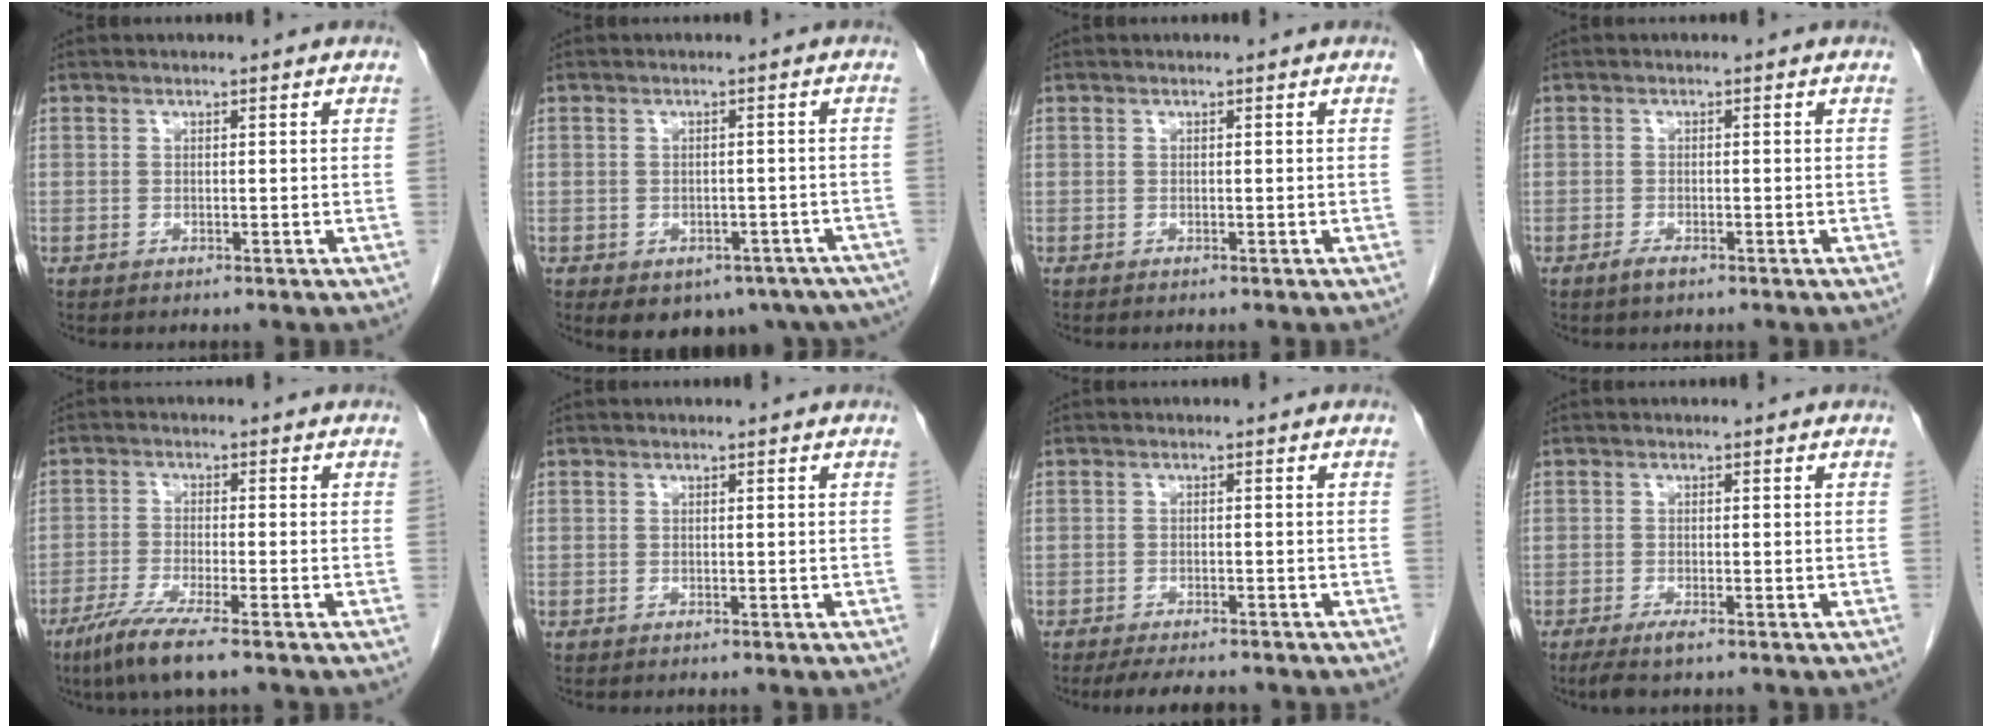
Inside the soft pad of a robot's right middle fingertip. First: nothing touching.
{"total": 13.5, "force": [-8.5, 8.4, 6.2], "torque": [-0.088, -0.002, -0.090]}
{"total": 0.0}
{"total": 1.6, "force": [-1.1, 0.4, 1.1], "torque": [-0.024, -0.002, -0.019]}
{"total": 7.2, "force": [-4.9, -0.1, 5.2], "torque": [-0.101, -0.021, -0.089]}
{"total": 0.0}
{"total": 6.1, "force": [-5.2, 1.4, 2.8], "torque": [-0.038, -0.009, -0.077]}
{"total": 2.6, "force": [-1.7, 0.3, 1.9], "torque": [-0.039, -0.008, -0.033]}